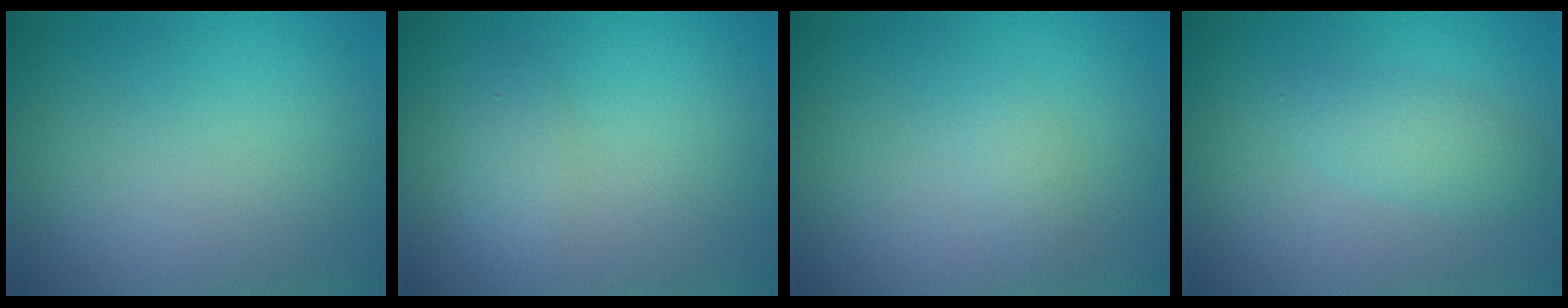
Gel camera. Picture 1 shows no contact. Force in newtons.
{"total": 1.7, "press": 1.7, "slide": 0.1}
{"total": 0.9, "press": 0.9, "slide": 0.0}
{"total": 2.2, "press": 2.2, "slide": 0.1}